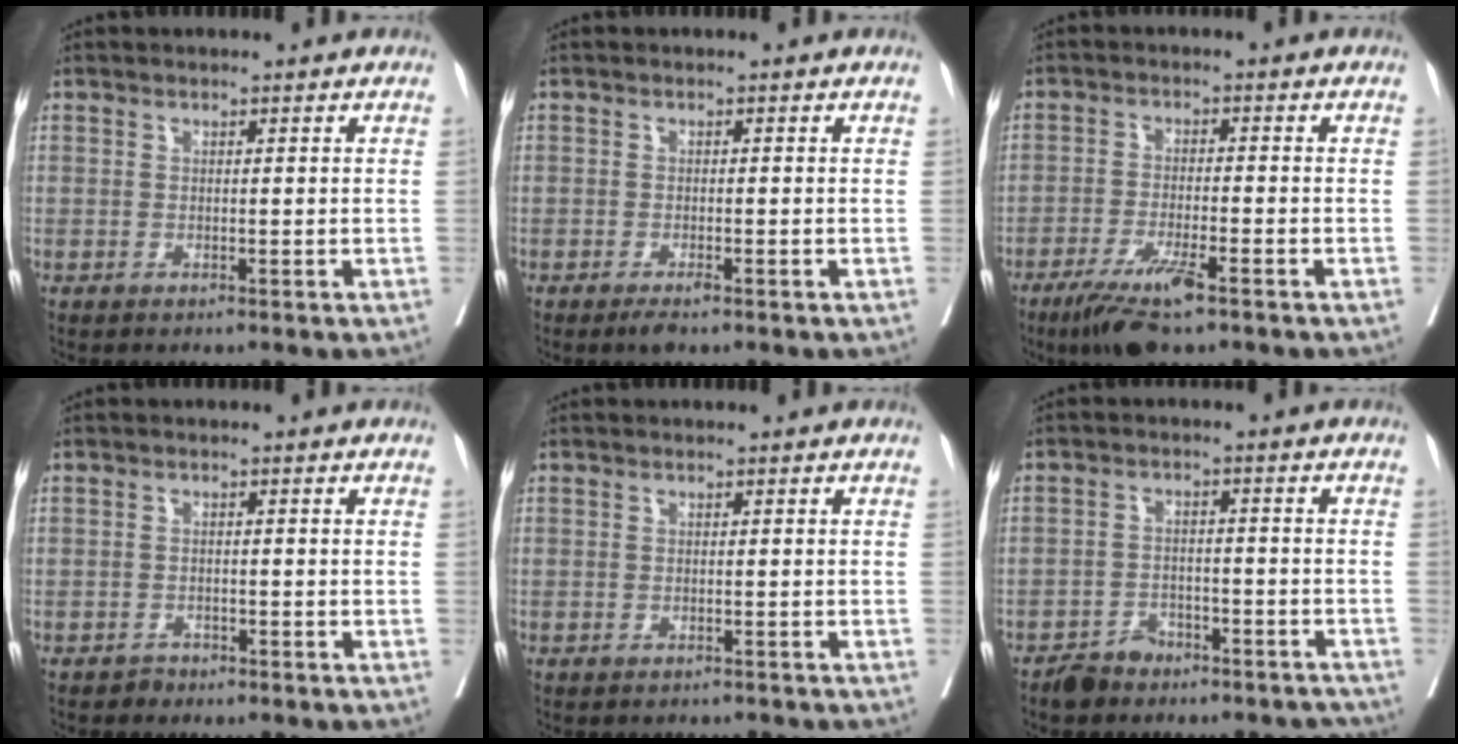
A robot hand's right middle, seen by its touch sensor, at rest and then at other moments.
{"total": 1.8, "force": [-1.2, 0.3, 1.3], "torque": [-0.023, -0.005, -0.018]}
{"total": 7.5, "force": [-4.8, 0.8, 5.7], "torque": [-0.109, -0.018, -0.081]}
{"total": 1.2, "force": [-1.0, 0.6, -0.1], "torque": [-0.002, 0.001, -0.020]}
{"total": 1.7, "force": [-1.6, 0.5, 0.0], "torque": [-0.001, -0.004, -0.023]}
{"total": 6.6, "force": [-5.5, 3.4, 1.1], "torque": [-0.005, 0.012, -0.081]}